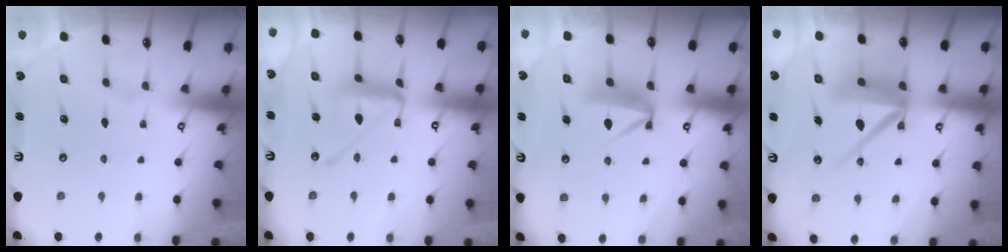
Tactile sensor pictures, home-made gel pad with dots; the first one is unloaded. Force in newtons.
{"total": 15.6, "press": 15.6, "slide": 1.3}
{"total": 9.5, "press": 9.4, "slide": 0.9}
{"total": 12.4, "press": 12.3, "slide": 1.8}